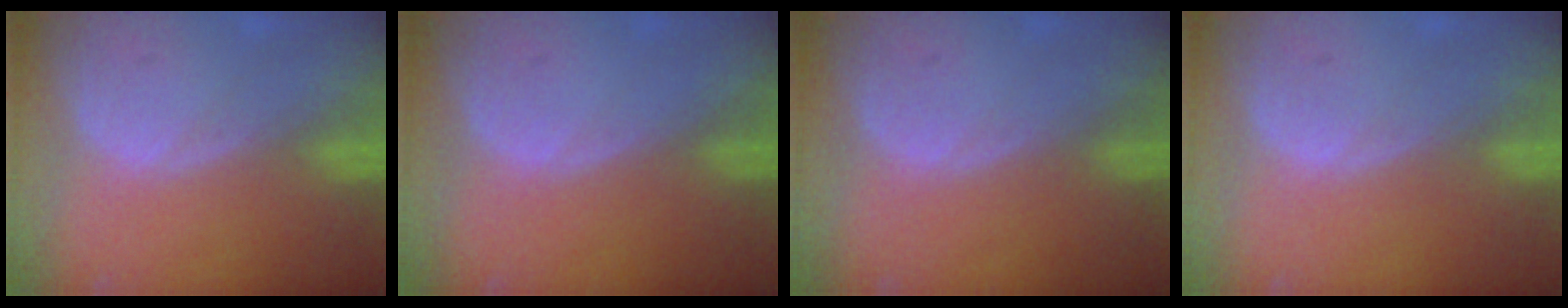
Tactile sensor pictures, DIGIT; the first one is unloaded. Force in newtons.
{"total": 0.0}
{"total": 0.0}
{"total": 0.0}